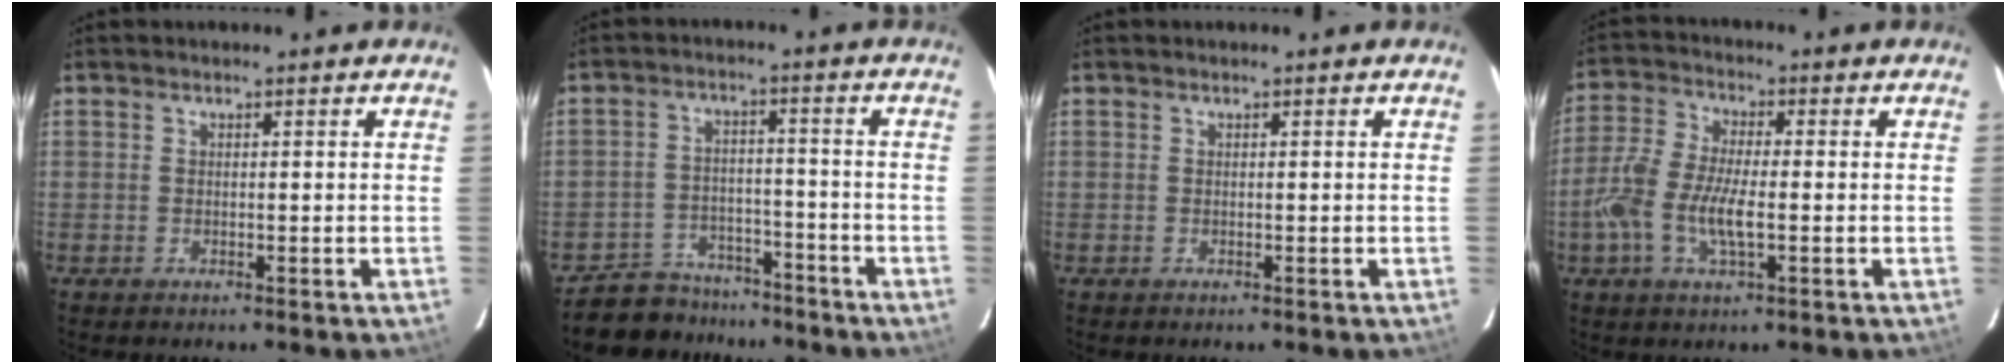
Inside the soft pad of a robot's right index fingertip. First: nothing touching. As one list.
[{"total": 9.5, "force": [-8.1, 4.9, 1.0], "torque": [-0.040, 0.023, -0.119]}, {"total": 0.0}, {"total": 9.4, "force": [-2.3, 3.4, 8.5], "torque": [-0.187, 0.002, -0.051]}]